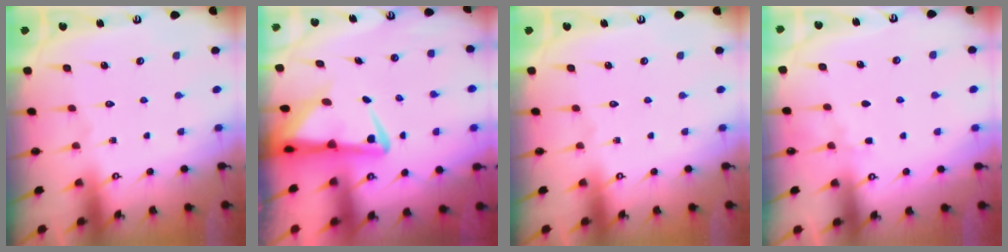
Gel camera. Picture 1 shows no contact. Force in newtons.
{"total": 4.8, "press": 4.7, "slide": 0.9}
{"total": 0.0}
{"total": 2.9, "press": 2.8, "slide": 0.5}